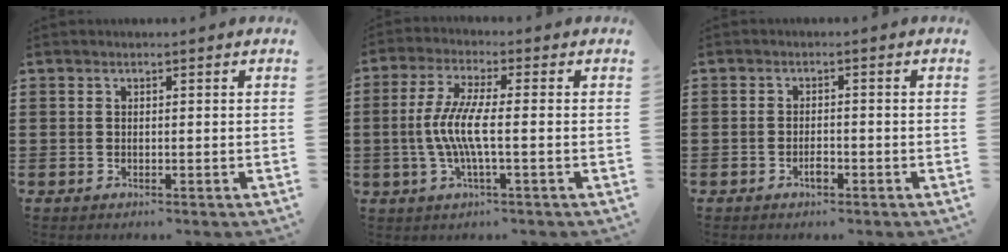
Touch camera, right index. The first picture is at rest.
{"total": 6.6, "force": [-1.1, 0.9, 6.5], "torque": [-0.144, -0.012, -0.030]}
{"total": 1.9, "force": [-1.1, 0.7, 1.4], "torque": [-0.027, 0.001, -0.019]}